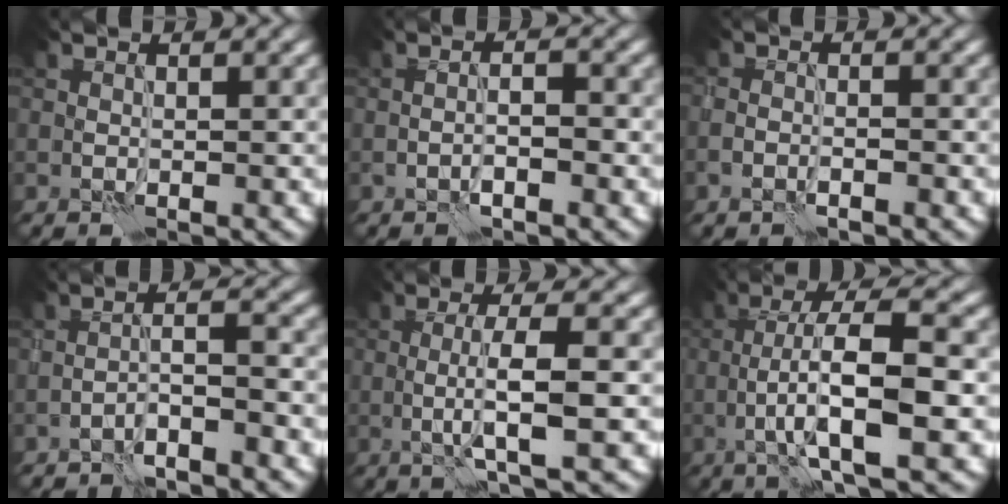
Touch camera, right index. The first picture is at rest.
{"total": 1.8, "force": [-1.0, 0.4, 1.5], "torque": [-0.024, 0.008, -0.022]}
{"total": 1.9, "force": [-1.3, 0.6, 1.2], "torque": [-0.024, 0.002, -0.026]}
{"total": 2.7, "force": [-2.2, 0.2, 1.6], "torque": [-0.027, 0.013, -0.046]}
{"total": 4.9, "force": [-0.5, 0.9, 4.8], "torque": [-0.083, 0.002, -0.012]}
{"total": 8.5, "force": [-1.9, 1.8, 8.1], "torque": [-0.134, 0.020, -0.040]}